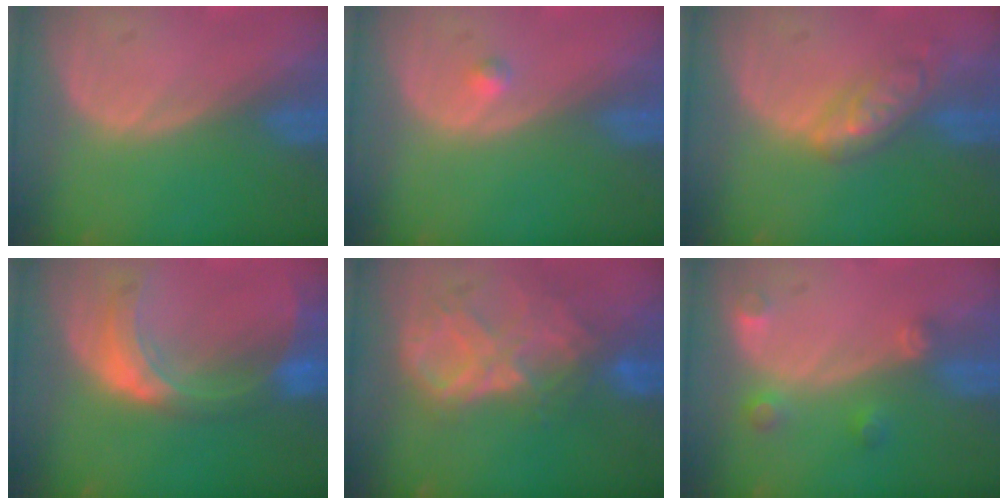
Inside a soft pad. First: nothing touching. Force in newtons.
{"total": 0.8, "press": 0.8, "slide": 0.1}
{"total": 5.9, "press": 5.2, "slide": 2.9}
{"total": 8.2, "press": 7.3, "slide": 3.8}
{"total": 8.9, "press": 7.8, "slide": 4.4}
{"total": 3.3, "press": 3.0, "slide": 1.2}